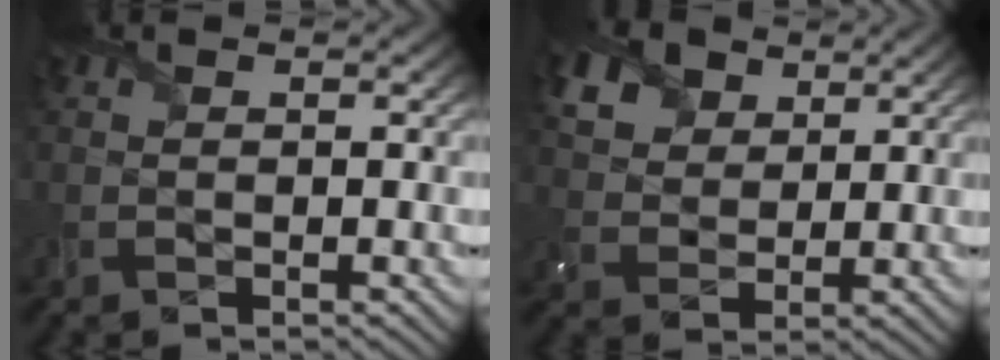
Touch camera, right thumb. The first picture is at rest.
{"total": 6.4, "force": [3.7, 4.4, 2.8], "torque": [-0.087, 0.007, 0.067]}